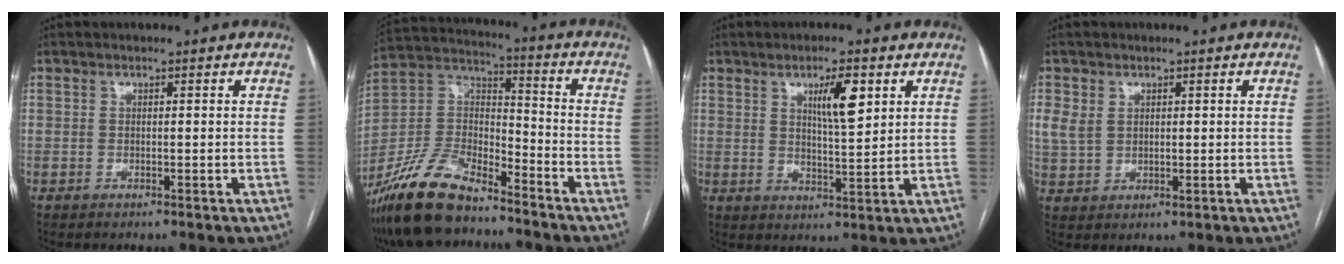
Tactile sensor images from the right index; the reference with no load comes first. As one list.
[{"total": 16.5, "force": [-13.1, 5.2, 8.6], "torque": [-0.179, 0.008, -0.246]}, {"total": 6.7, "force": [3.0, 1.2, 5.8], "torque": [-0.098, -0.001, 0.050]}, {"total": 4.6, "force": [1.6, 3.6, 2.4], "torque": [-0.055, 0.007, 0.042]}]